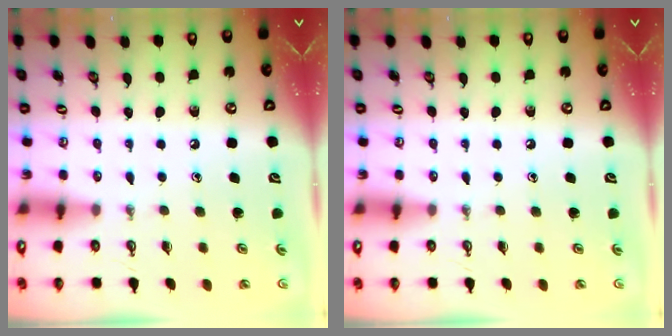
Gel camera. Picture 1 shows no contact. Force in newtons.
{"total": 0.0}